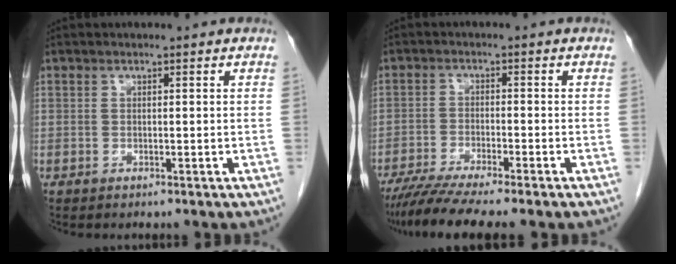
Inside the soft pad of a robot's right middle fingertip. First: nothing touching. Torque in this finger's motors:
{"motor_torque": [1.10, -1.03, 0.19, 0.07]}